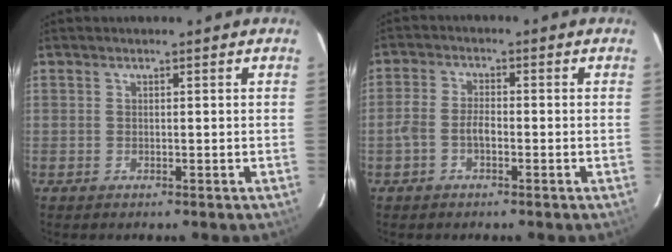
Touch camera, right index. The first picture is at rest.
{"total": 3.4, "force": [-1.5, 1.6, 2.6], "torque": [-0.060, 0.008, -0.032]}